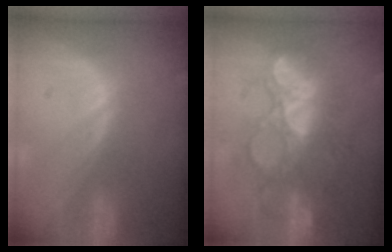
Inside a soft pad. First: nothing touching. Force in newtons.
{"total": 8.8, "press": 8.7, "slide": 1.6}